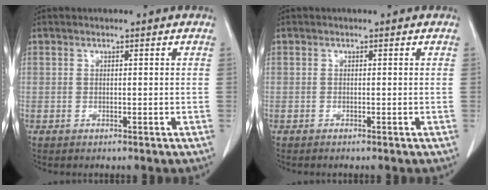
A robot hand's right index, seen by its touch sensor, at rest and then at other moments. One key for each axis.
{"total": 0.0}